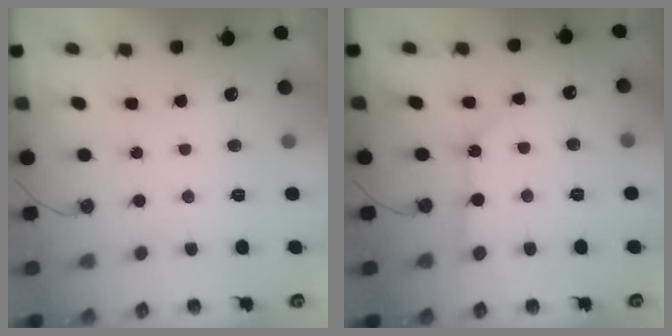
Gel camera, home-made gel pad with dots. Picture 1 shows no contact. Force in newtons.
{"total": 2.2, "press": 2.2, "slide": 0.4}